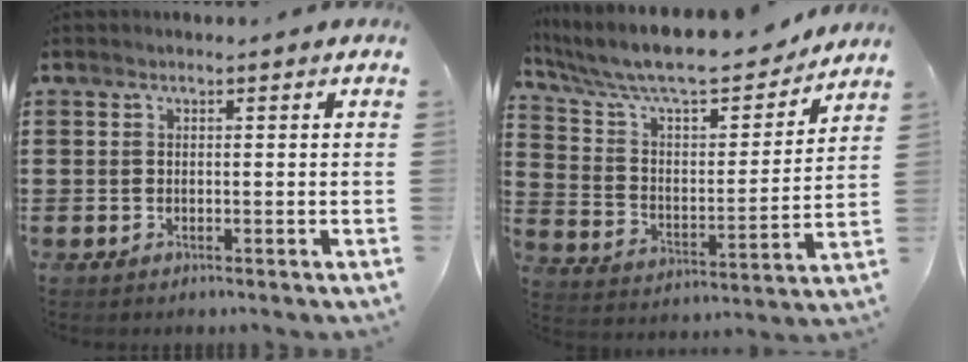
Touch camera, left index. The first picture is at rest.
{"total": 10.0, "force": [9.0, 1.5, 4.2], "torque": [-0.120, -0.061, 0.152]}